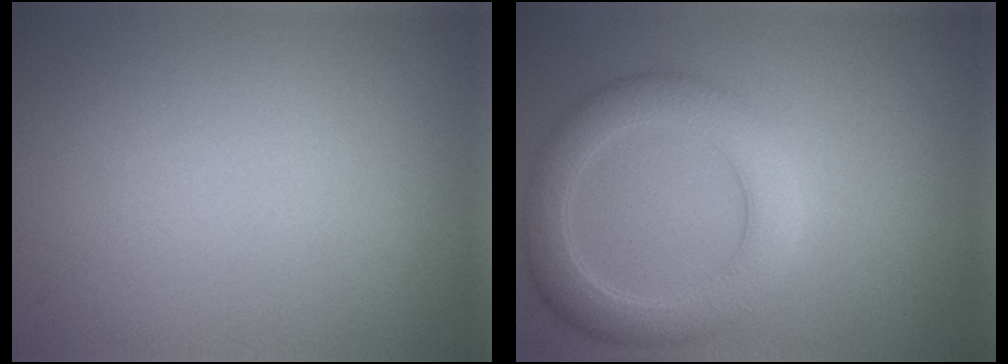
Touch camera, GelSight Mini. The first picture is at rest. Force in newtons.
{"total": 4.4, "press": 4.4, "slide": 0.2}